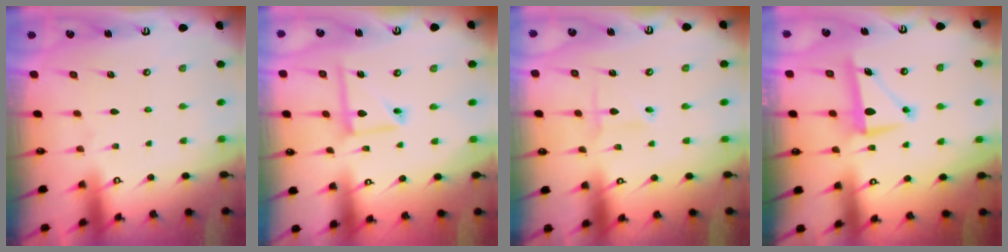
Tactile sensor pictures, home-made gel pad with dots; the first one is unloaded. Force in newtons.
{"total": 10.9, "press": 10.8, "slide": 0.9}
{"total": 2.4, "press": 2.4, "slide": 0.2}
{"total": 8.3, "press": 8.1, "slide": 1.7}